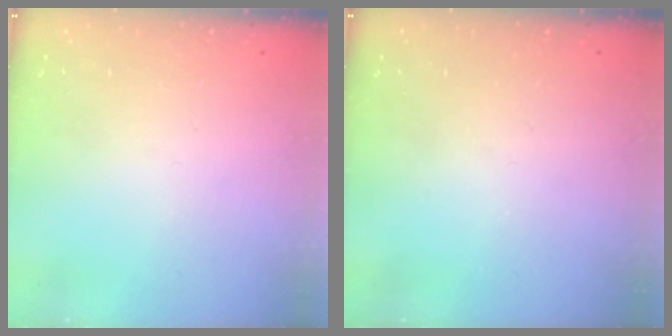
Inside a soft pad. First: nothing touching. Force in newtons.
{"total": 0.0}